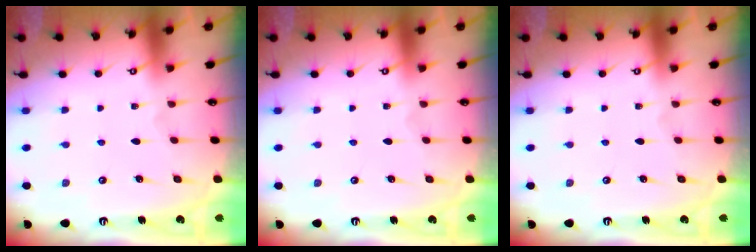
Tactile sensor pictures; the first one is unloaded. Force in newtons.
{"total": 0.0}
{"total": 0.0}